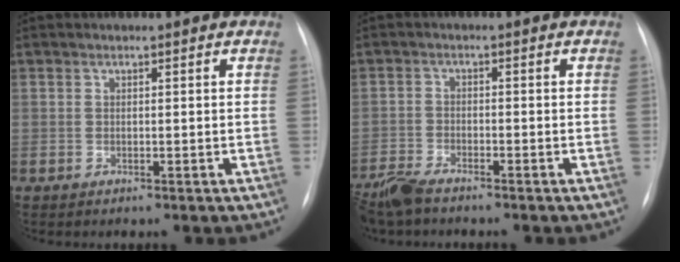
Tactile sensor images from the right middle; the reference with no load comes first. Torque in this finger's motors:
{"motor_torque": [-0.07, -0.25, 0.18, 0.04]}